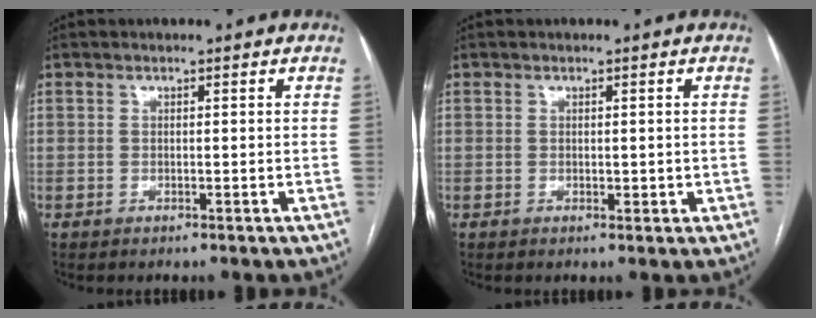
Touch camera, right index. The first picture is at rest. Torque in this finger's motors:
{"motor_torque": [0.17, 0.20, -0.01, 0.01]}